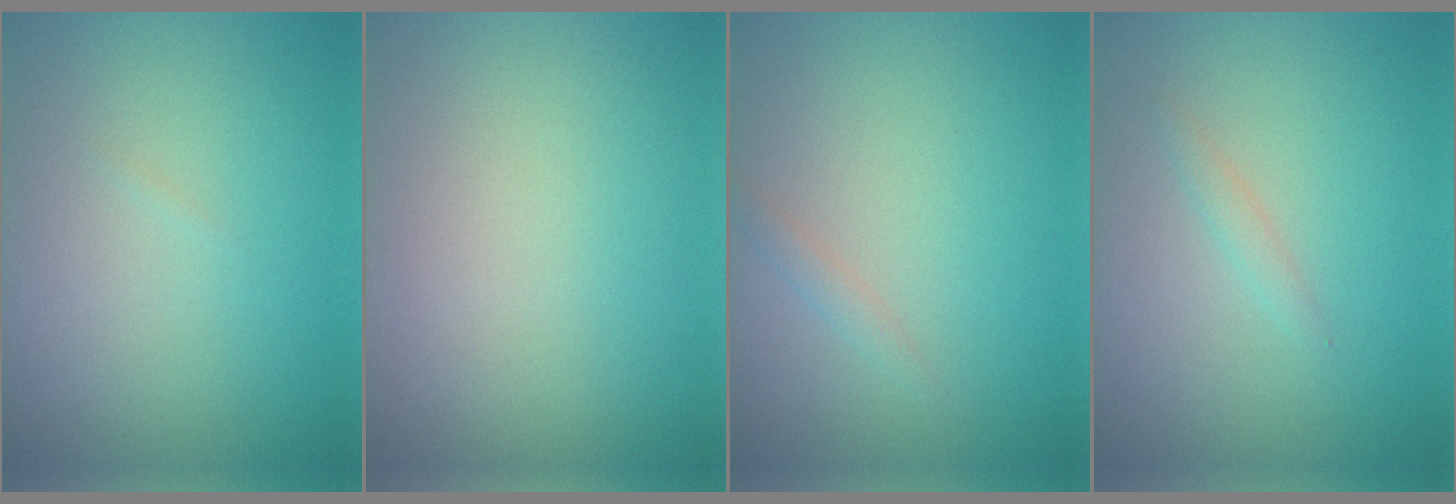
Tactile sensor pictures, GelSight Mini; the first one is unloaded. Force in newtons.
{"total": 0.0}
{"total": 0.9, "press": 0.9, "slide": 0.0}
{"total": 0.9, "press": 0.9, "slide": 0.1}